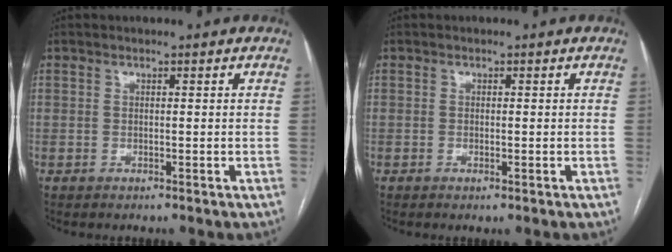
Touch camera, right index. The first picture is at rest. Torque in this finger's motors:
{"motor_torque": [0.20, 0.04, 0.00, 0.00]}